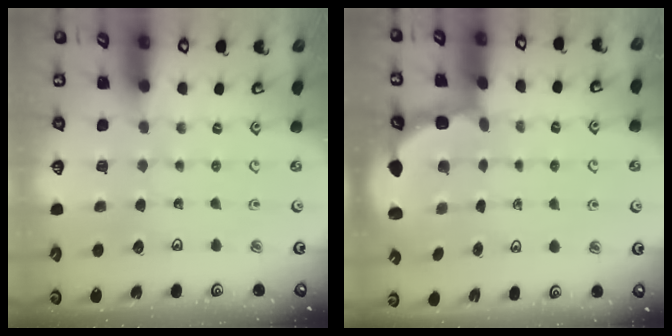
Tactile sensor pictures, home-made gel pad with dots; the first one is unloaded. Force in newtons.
{"total": 3.4, "press": 3.1, "slide": 1.4}